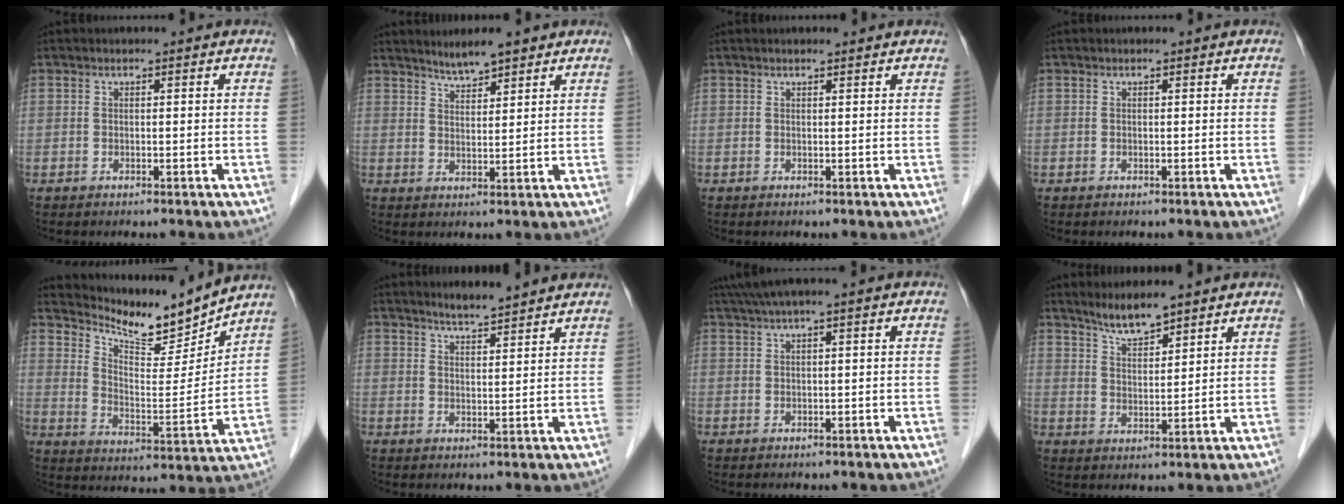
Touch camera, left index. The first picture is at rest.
{"total": 4.4, "force": [3.8, 0.7, 2.1], "torque": [-0.042, 0.009, 0.066]}
{"total": 1.4, "force": [1.3, 0.1, 0.4], "torque": [-0.011, 0.011, 0.018]}
{"total": 0.0}
{"total": 11.3, "force": [11.1, 0.6, 2.3], "torque": [-0.059, -0.019, 0.185]}
{"total": 4.9, "force": [4.5, -0.2, 1.9], "torque": [-0.037, 0.008, 0.071]}
{"total": 3.2, "force": [1.7, 0.0, 2.6], "torque": [-0.058, 0.028, 0.036]}
{"total": 5.0, "force": [4.4, 0.4, 2.4], "torque": [-0.050, 0.003, 0.087]}